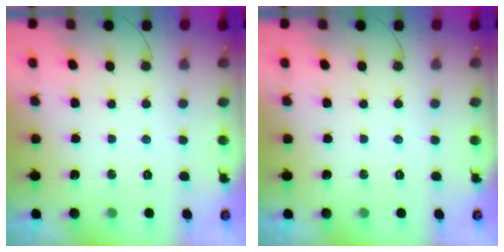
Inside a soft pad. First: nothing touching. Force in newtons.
{"total": 0.0}